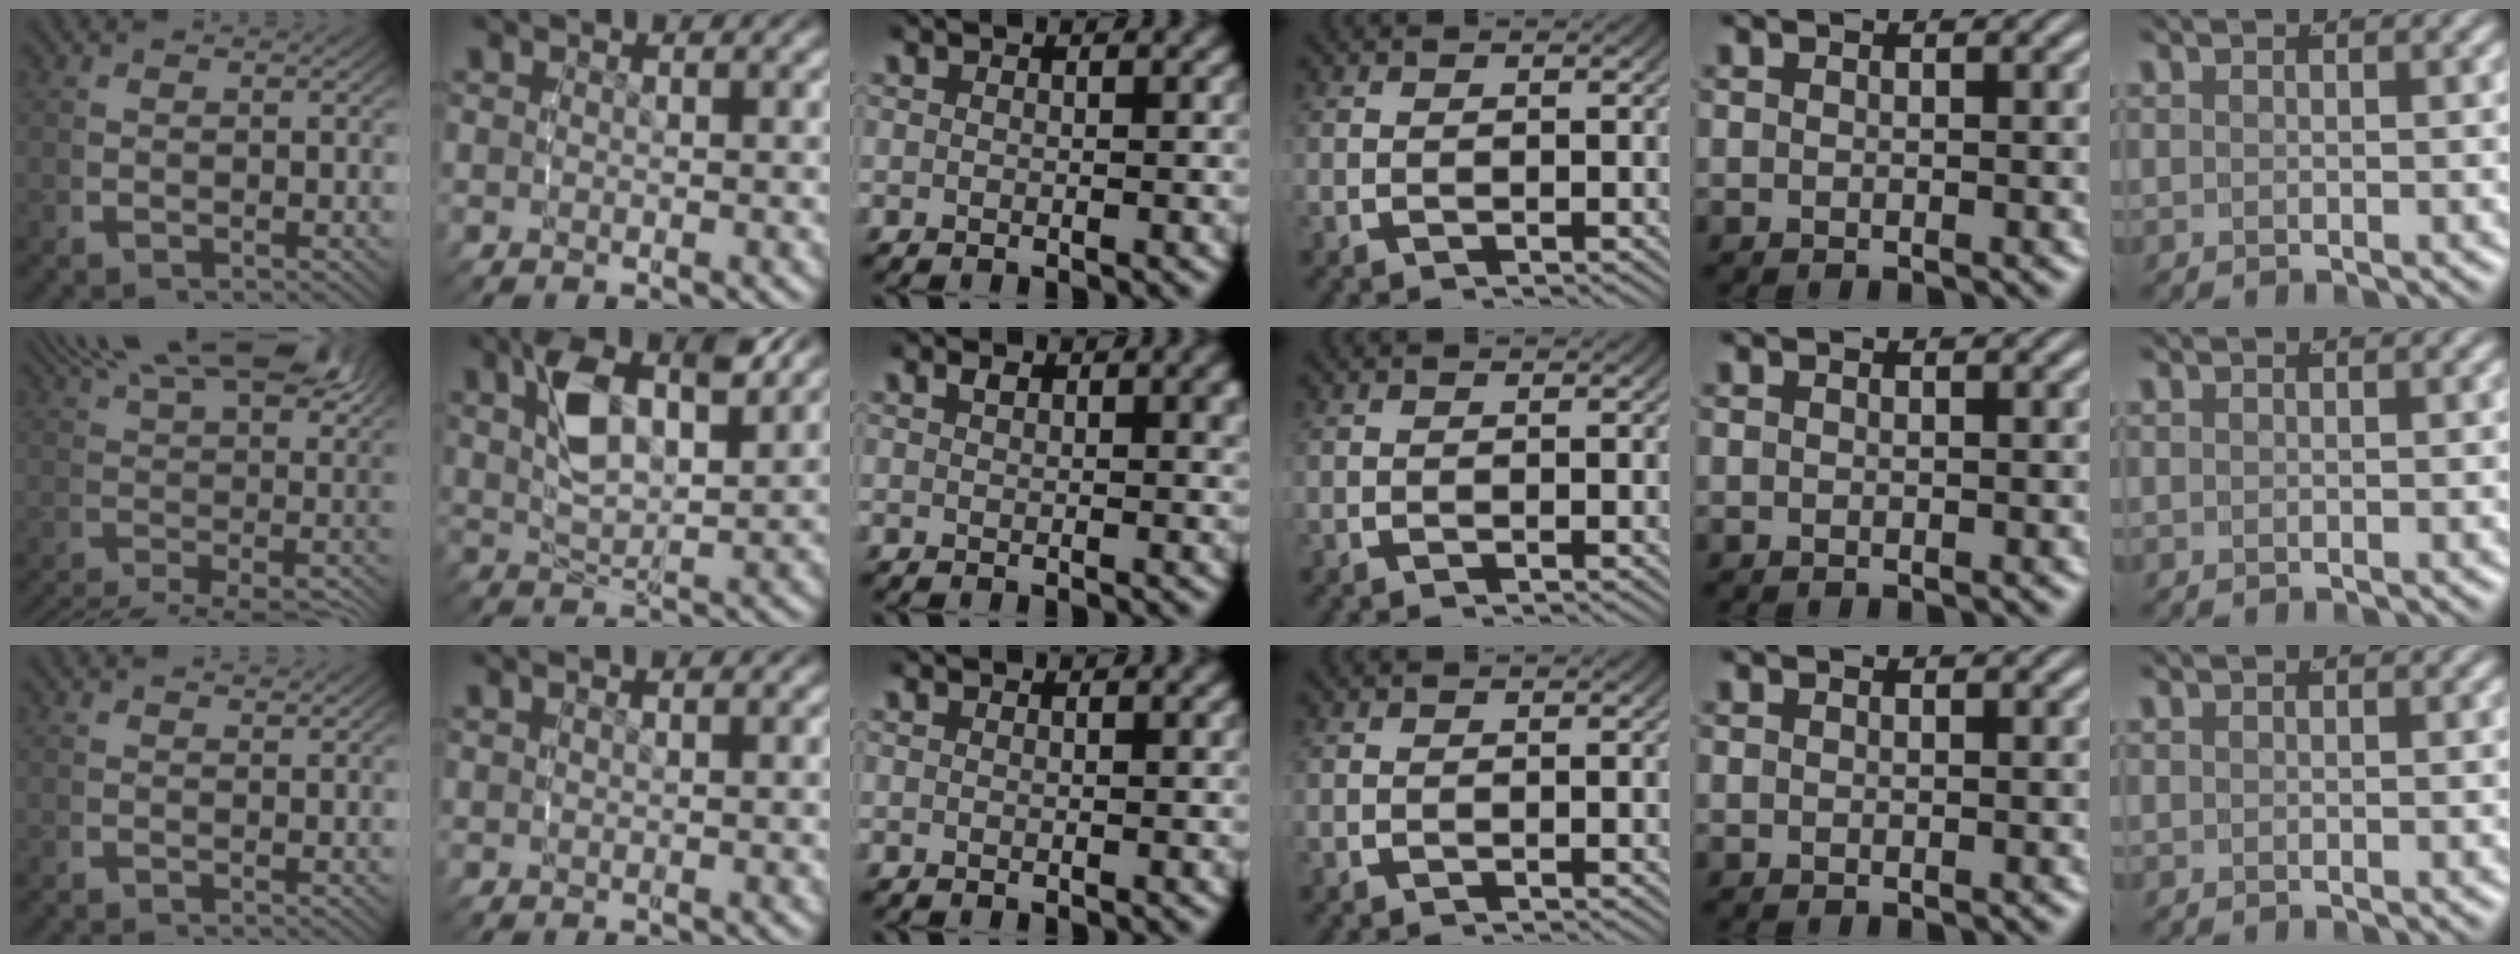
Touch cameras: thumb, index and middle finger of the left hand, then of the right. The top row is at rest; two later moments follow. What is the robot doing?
{"motion": "lift_and_place", "object": "glasses"}